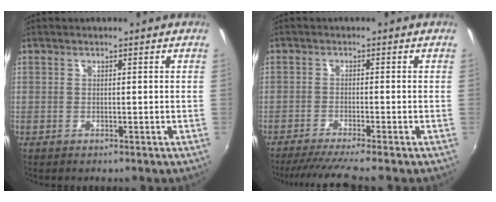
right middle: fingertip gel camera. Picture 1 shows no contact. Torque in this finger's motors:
{"motor_torque": [0.63, -0.62, 0.15, 0.08]}